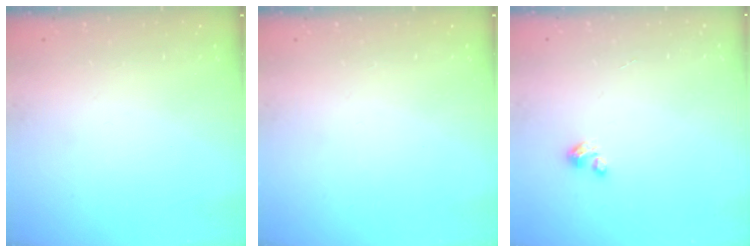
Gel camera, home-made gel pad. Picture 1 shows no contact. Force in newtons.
{"total": 0.0}
{"total": 1.5, "press": 1.5, "slide": 0.1}